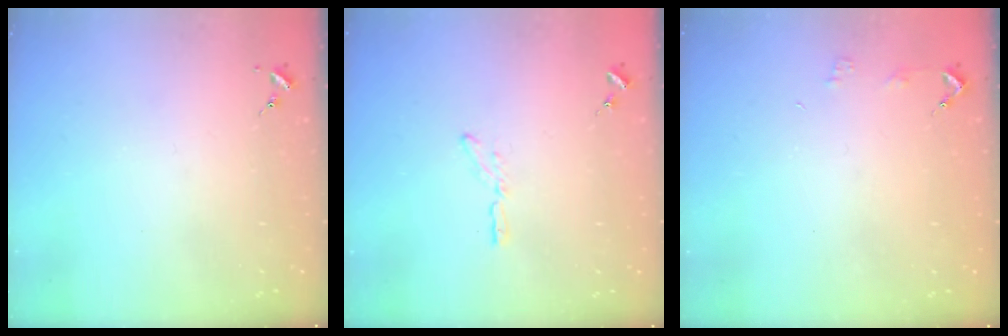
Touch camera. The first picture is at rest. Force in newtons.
{"total": 3.3, "press": 3.3, "slide": 0.3}
{"total": 2.9, "press": 2.9, "slide": 0.2}